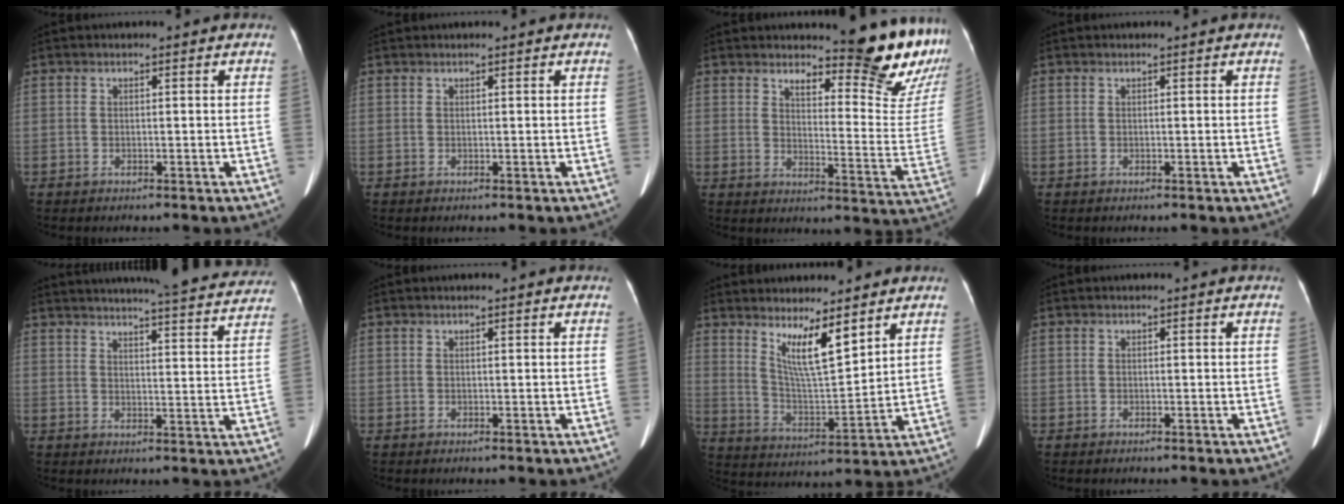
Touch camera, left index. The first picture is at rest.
{"total": 1.3, "force": [1.3, 0.0, 0.4], "torque": [-0.005, 0.019, 0.023]}
{"total": 16.5, "force": [14.6, 1.2, 7.6], "torque": [-0.095, -0.106, 0.171]}
{"total": 0.0}
{"total": 24.4, "force": [22.7, 2.3, 8.8], "torque": [-0.127, -0.036, 0.271]}
{"total": 1.0, "force": [0.9, -0.1, 0.6], "torque": [-0.009, 0.012, 0.017]}
{"total": 8.4, "force": [5.7, 1.0, 6.2], "torque": [-0.119, -0.017, 0.112]}
{"total": 0.0}